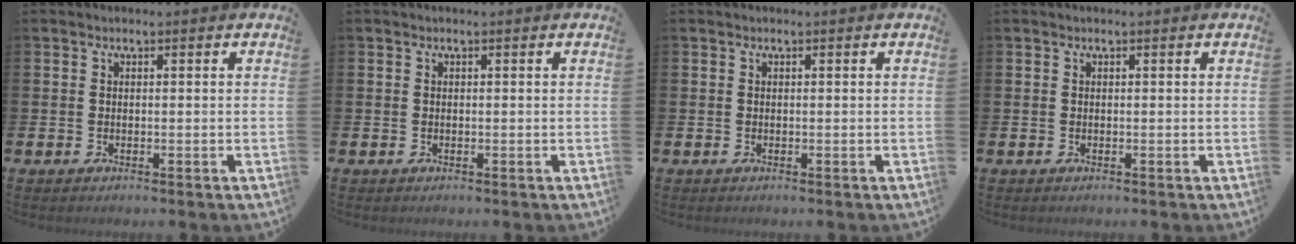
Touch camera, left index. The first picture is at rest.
{"total": 0.0}
{"total": 0.0}
{"total": 0.0}